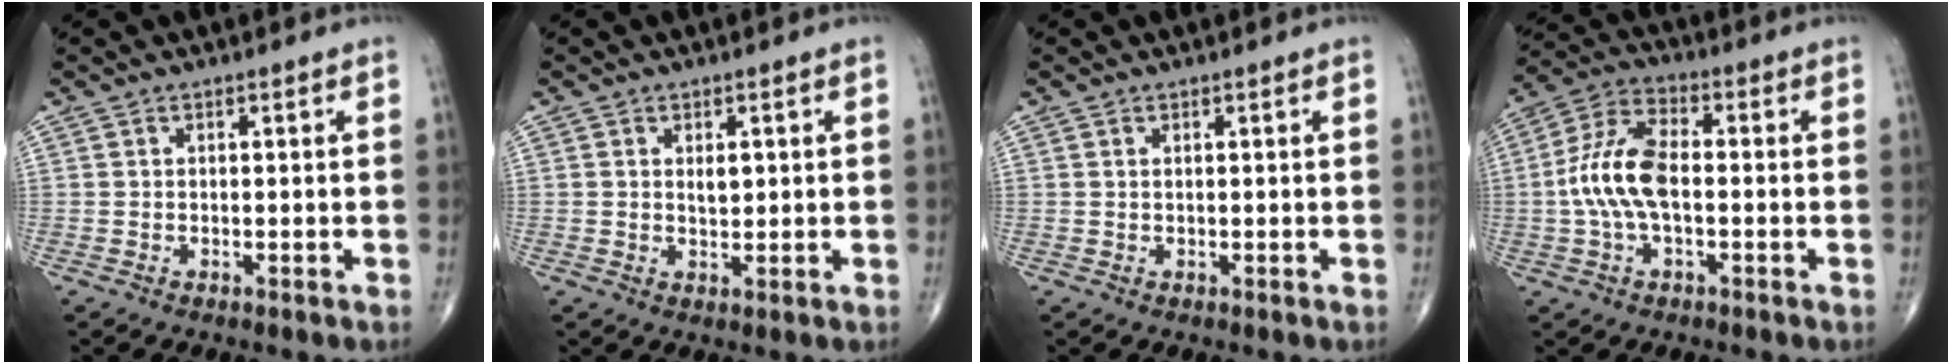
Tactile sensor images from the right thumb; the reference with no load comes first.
{"total": 2.2, "force": [0.6, 1.3, 1.7], "torque": [-0.022, -0.005, 0.010]}
{"total": 0.0}
{"total": 11.1, "force": [-0.9, 5.5, 9.6], "torque": [-0.207, 0.032, -0.021]}